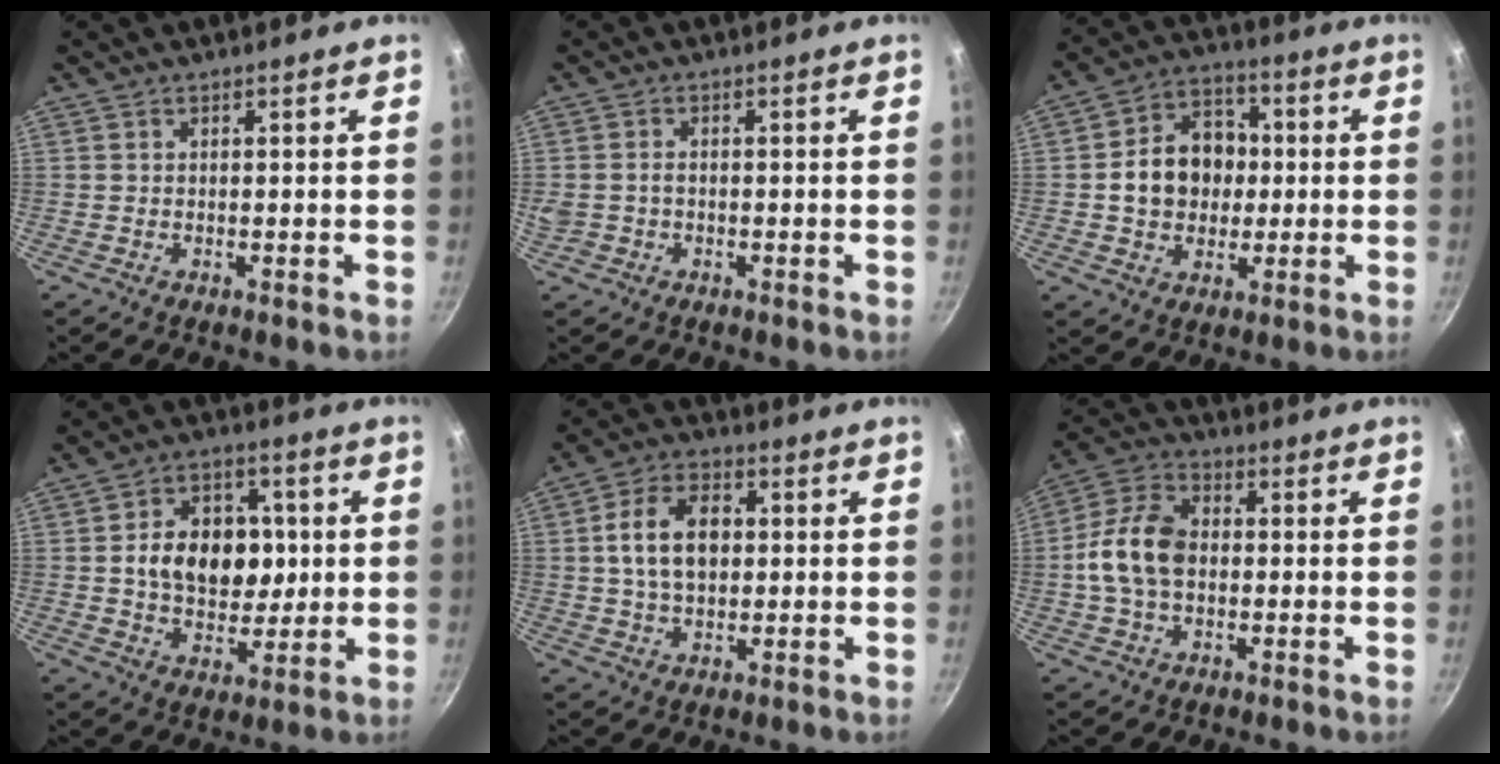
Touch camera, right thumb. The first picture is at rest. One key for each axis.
{"total": 0.7, "fx": 0.0, "fy": 0.6, "fz": 0.4, "tx": -0.006, "ty": 0.003, "tz": 0.000}
{"total": 12.8, "fx": 0.2, "fy": 10.4, "fz": 7.5, "tx": -0.089, "ty": 0.022, "tz": -0.003}
{"total": 14.9, "fx": 1.4, "fy": 11.2, "fz": 9.8, "tx": -0.105, "ty": 0.010, "tz": 0.021}
{"total": 11.3, "fx": 1.3, "fy": 7.5, "fz": 8.3, "tx": -0.125, "ty": 0.017, "tz": 0.014}
{"total": 12.0, "fx": -0.4, "fy": 8.3, "fz": 8.7, "tx": -0.148, "ty": 0.030, "tz": -0.021}